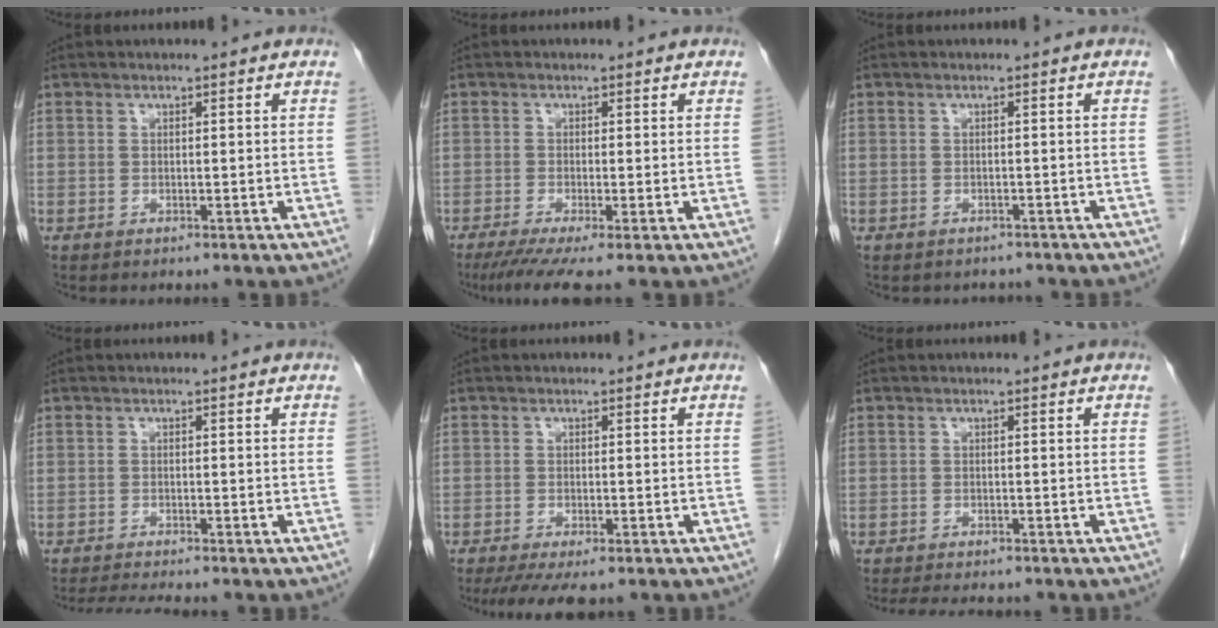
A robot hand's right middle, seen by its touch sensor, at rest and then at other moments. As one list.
[{"total": 5.3, "force": [-3.5, 0.0, 3.9], "torque": [-0.062, -0.016, -0.061]}, {"total": 2.6, "force": [-2.2, 1.2, 0.0], "torque": [-0.006, 0.001, -0.031]}, {"total": 4.4, "force": [-4.0, -0.4, 1.7], "torque": [-0.031, -0.016, -0.065]}, {"total": 6.9, "force": [-5.4, 1.5, 3.9], "torque": [-0.055, -0.013, -0.085]}, {"total": 6.4, "force": [-5.7, 1.4, 2.6], "torque": [-0.037, -0.009, -0.081]}]